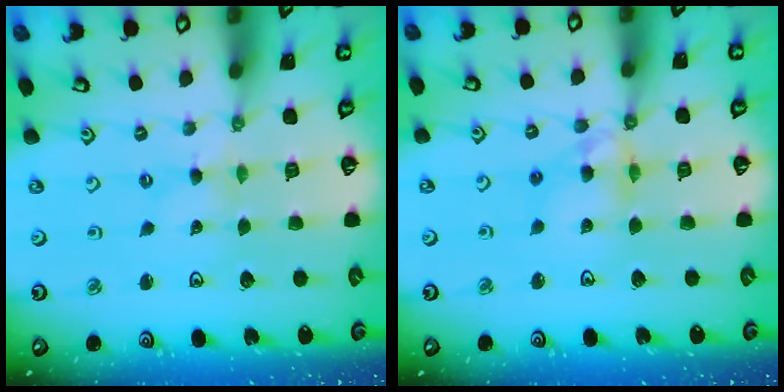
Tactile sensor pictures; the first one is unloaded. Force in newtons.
{"total": 10.2, "press": 10.2, "slide": 1.2}